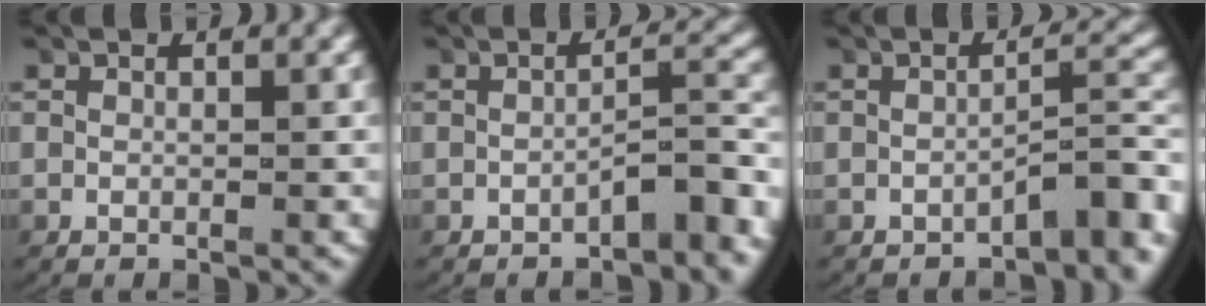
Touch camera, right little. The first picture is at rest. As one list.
[{"total": 3.6, "force": [-2.5, 0.8, 2.5], "torque": [-0.022, 0.007, -0.036]}, {"total": 3.7, "force": [-2.1, 0.9, 2.9], "torque": [-0.028, 0.006, -0.030]}]